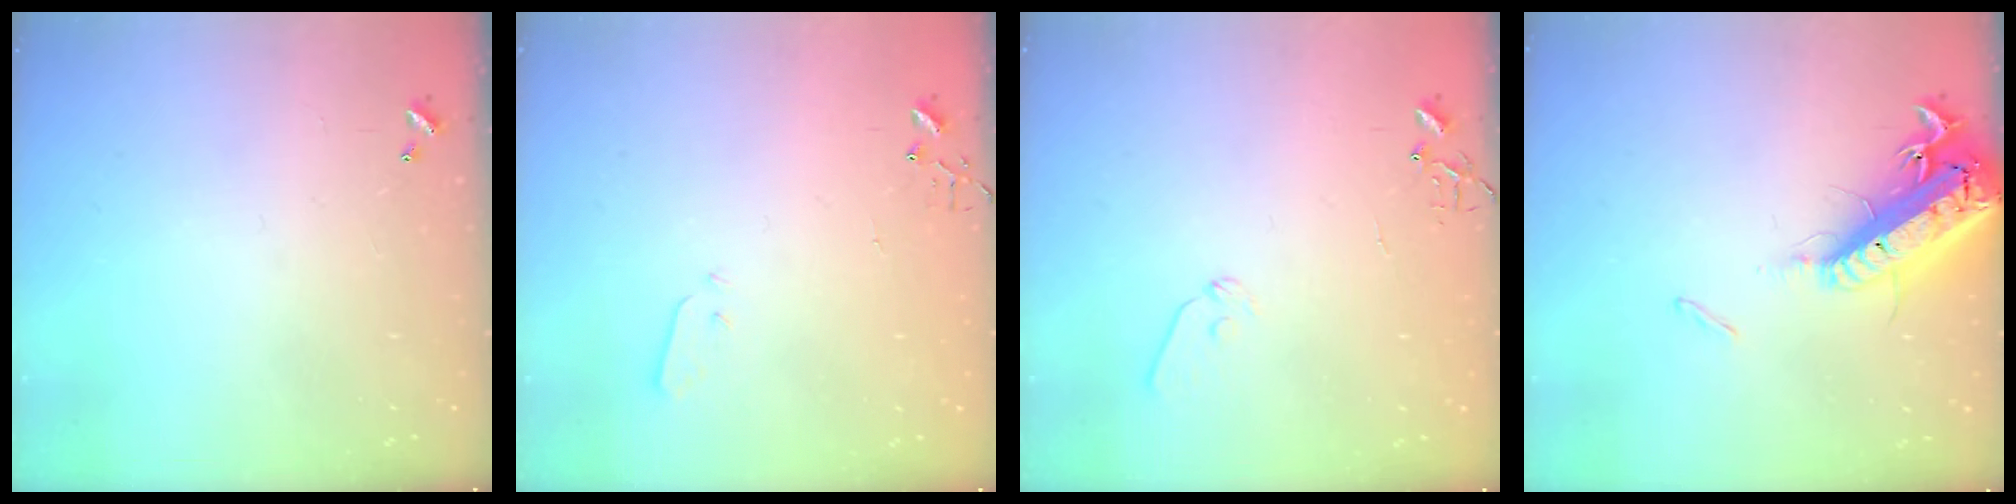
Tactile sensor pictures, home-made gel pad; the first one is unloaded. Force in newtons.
{"total": 2.9, "press": 2.8, "slide": 0.7}
{"total": 6.8, "press": 6.8, "slide": 1.0}
{"total": 19.7, "press": 19.2, "slide": 4.1}